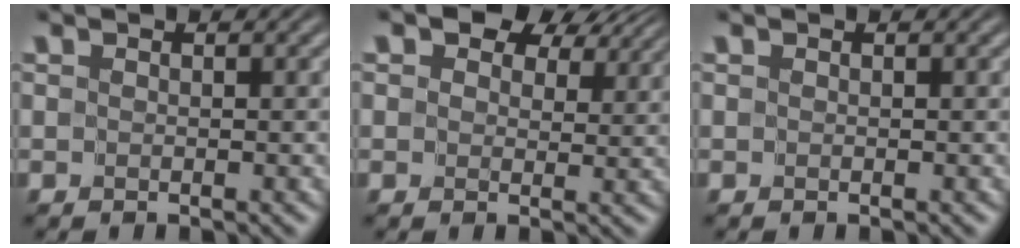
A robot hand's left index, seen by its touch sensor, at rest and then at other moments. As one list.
[{"total": 6.4, "force": [4.1, 3.5, 3.5], "torque": [-0.052, 0.005, 0.049]}, {"total": 0.0}]